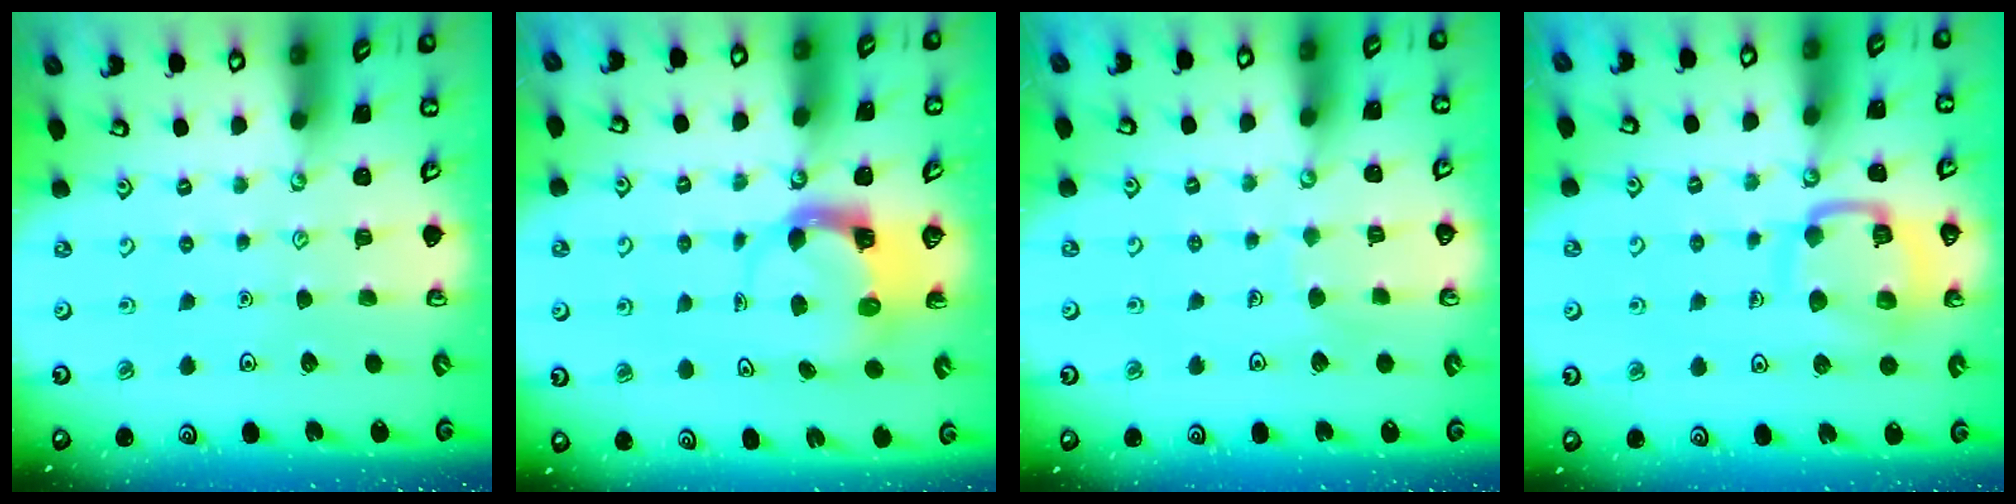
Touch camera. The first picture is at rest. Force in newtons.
{"total": 3.8, "press": 3.7, "slide": 0.5}
{"total": 4.4, "press": 4.4, "slide": 0.4}
{"total": 14.0, "press": 13.9, "slide": 1.3}